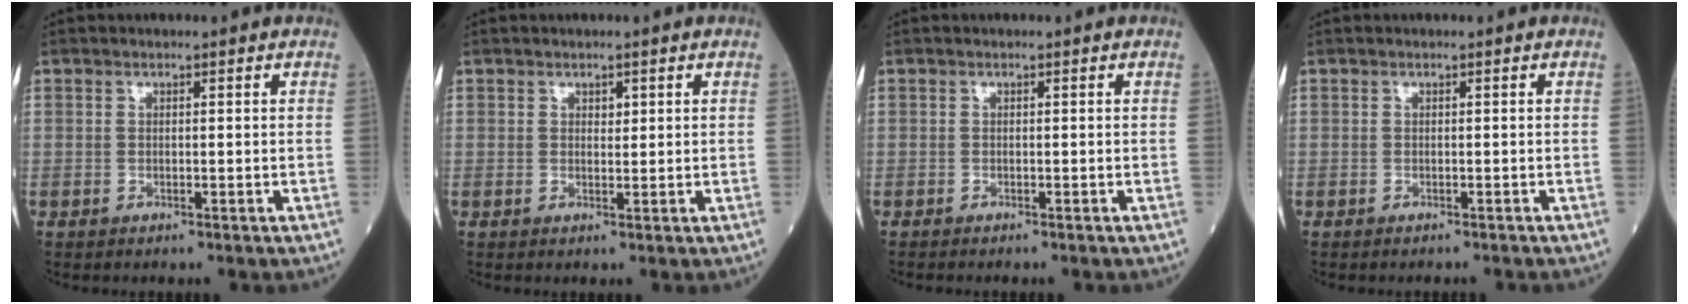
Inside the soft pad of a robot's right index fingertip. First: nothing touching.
{"total": 1.0, "force": [0.5, 0.6, 0.6], "torque": [-0.005, -0.002, 0.006]}
{"total": 1.0, "force": [-0.9, 0.1, 0.4], "torque": [-0.006, -0.002, -0.013]}
{"total": 2.0, "force": [-1.9, 0.4, 0.5], "torque": [-0.009, -0.003, -0.025]}